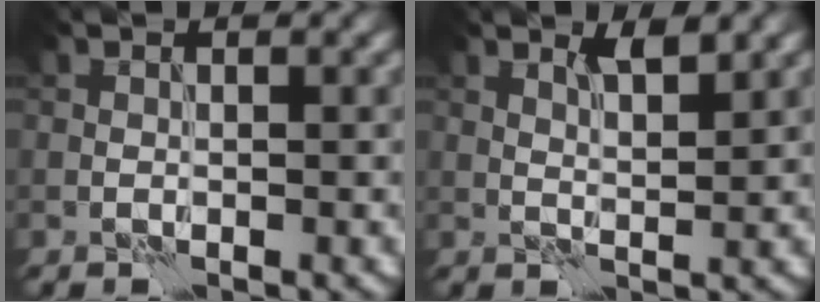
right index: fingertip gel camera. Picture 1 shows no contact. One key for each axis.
{"total": 2.1, "fx": 1.5, "fy": 0.3, "fz": 1.5, "tx": -0.027, "ty": -0.001, "tz": 0.024}